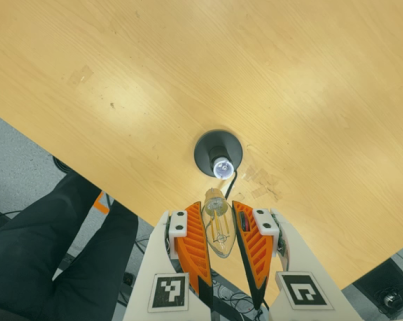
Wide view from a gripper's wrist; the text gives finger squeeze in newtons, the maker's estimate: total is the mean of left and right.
{"total": 12.8, "left": 14.1, "right": 11.5}